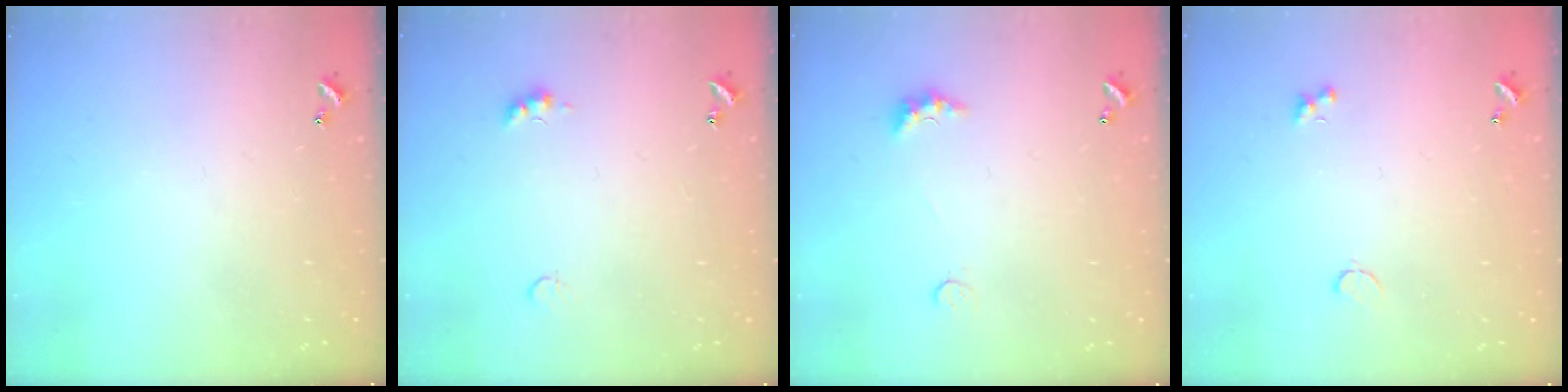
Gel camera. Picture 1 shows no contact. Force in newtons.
{"total": 3.6, "press": 3.6, "slide": 0.6}
{"total": 2.6, "press": 2.5, "slide": 0.7}
{"total": 1.4, "press": 1.3, "slide": 0.5}